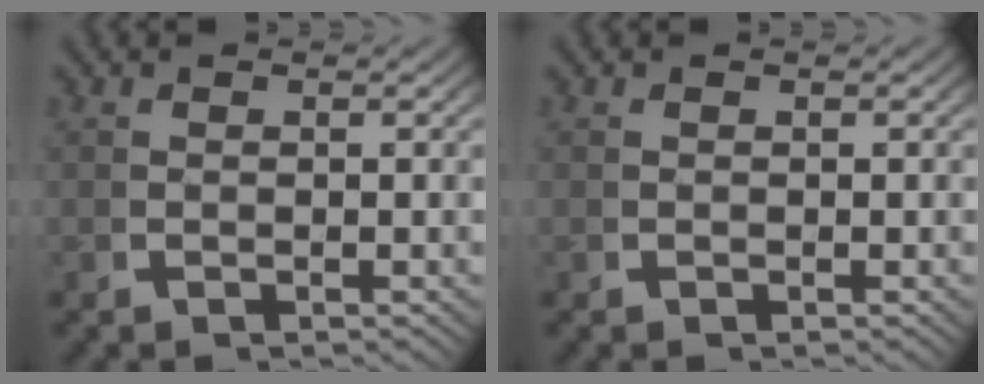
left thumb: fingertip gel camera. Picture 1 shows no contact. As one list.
[{"total": 0.0}]